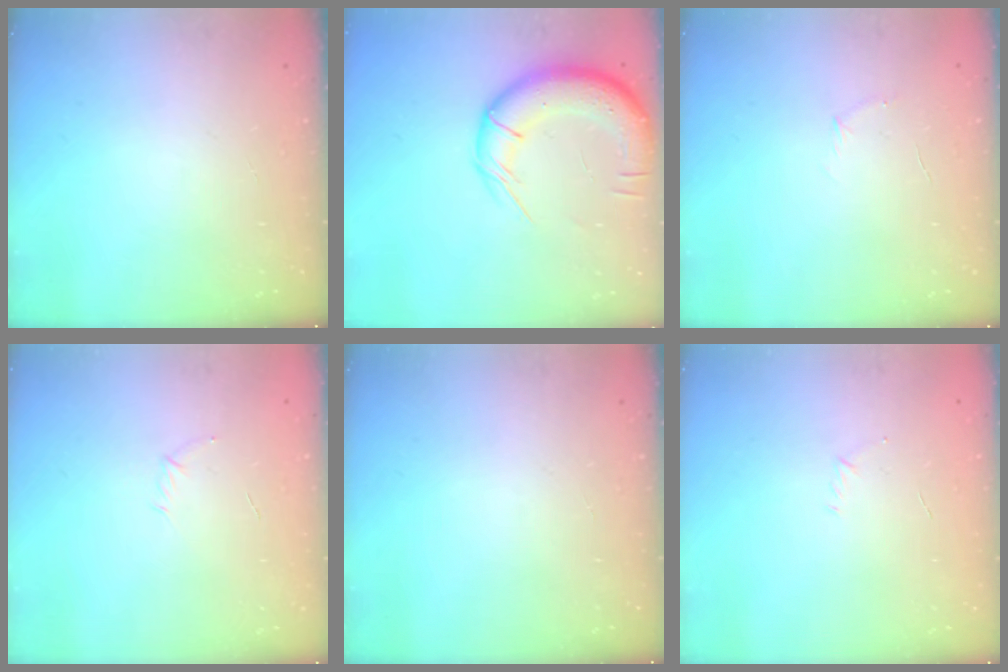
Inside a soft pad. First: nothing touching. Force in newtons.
{"total": 16.0, "press": 15.5, "slide": 4.1}
{"total": 3.6, "press": 3.4, "slide": 1.1}
{"total": 3.2, "press": 3.1, "slide": 0.7}
{"total": 0.0}
{"total": 3.0, "press": 2.9, "slide": 0.7}